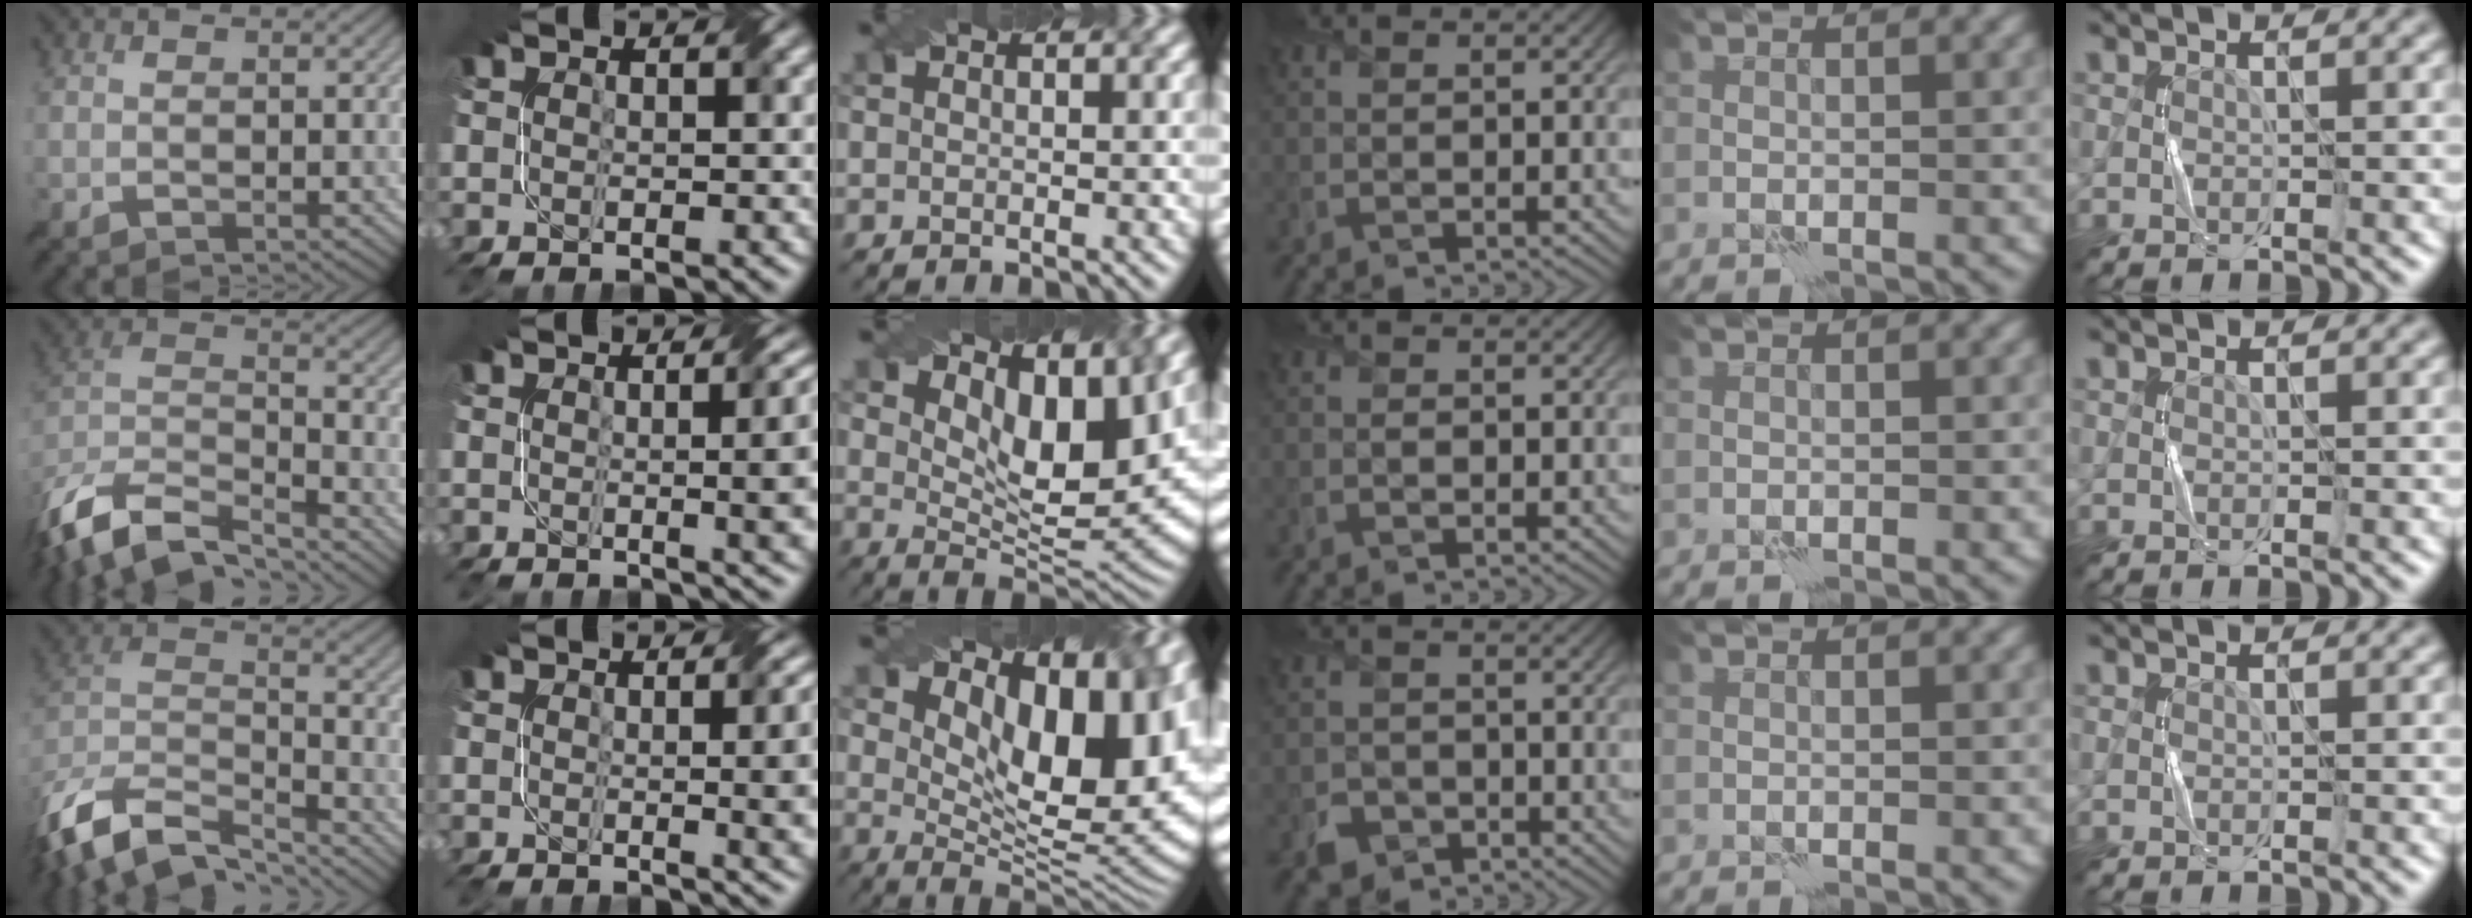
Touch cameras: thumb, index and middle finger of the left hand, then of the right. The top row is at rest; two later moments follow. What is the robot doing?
{"motion": "twist", "object": "screw"}